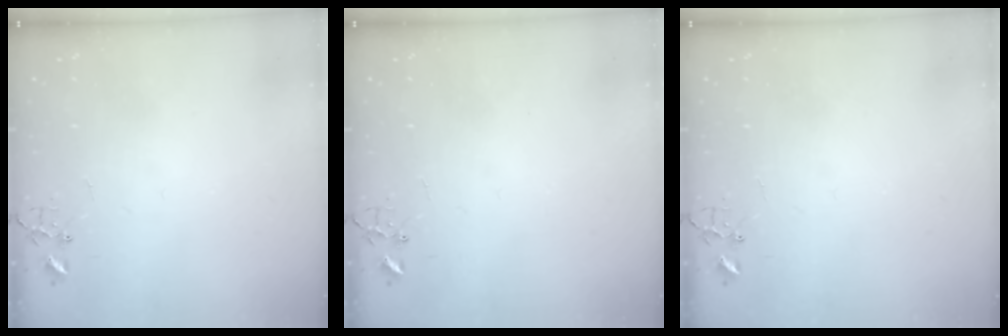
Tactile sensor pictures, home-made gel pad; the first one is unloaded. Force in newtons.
{"total": 0.0}
{"total": 0.0}